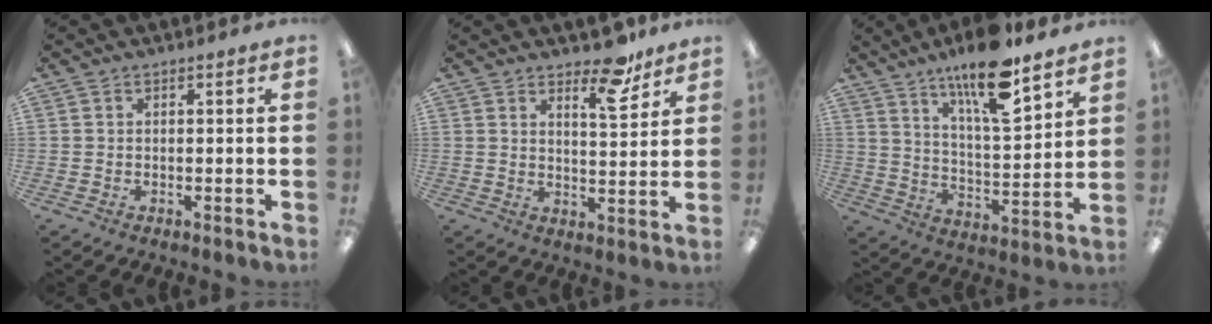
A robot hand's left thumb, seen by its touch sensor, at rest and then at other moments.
{"total": 10.0, "force": [7.2, 3.8, 5.6], "torque": [-0.057, -0.047, 0.119]}
{"total": 15.8, "force": [11.7, 3.9, 9.9], "torque": [-0.166, -0.069, 0.193]}